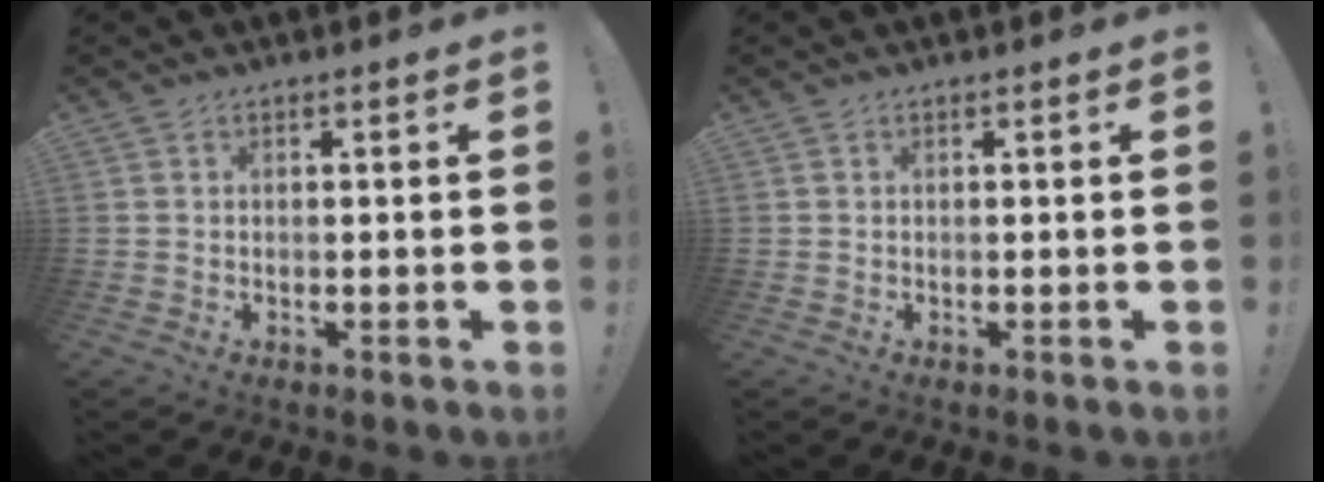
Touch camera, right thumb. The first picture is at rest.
{"total": 0.0}